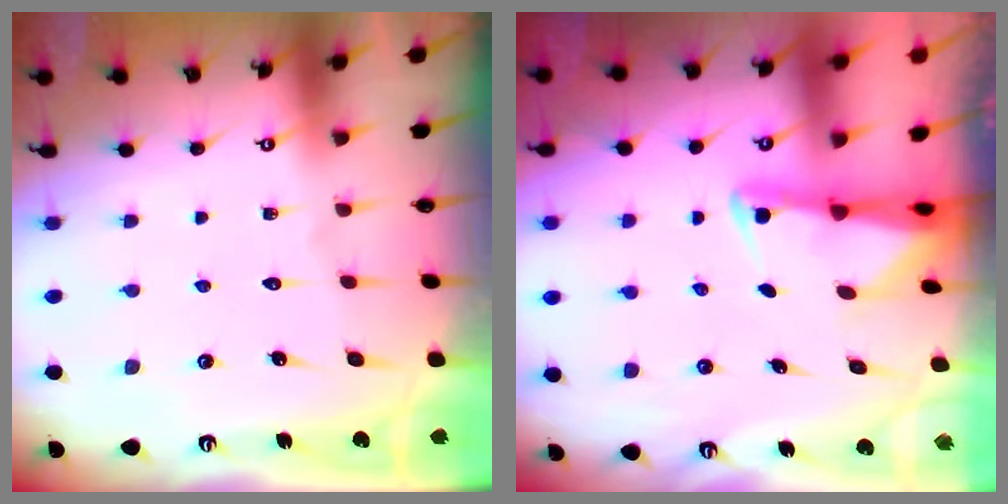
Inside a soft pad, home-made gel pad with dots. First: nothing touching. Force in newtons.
{"total": 2.4, "press": 2.3, "slide": 0.5}